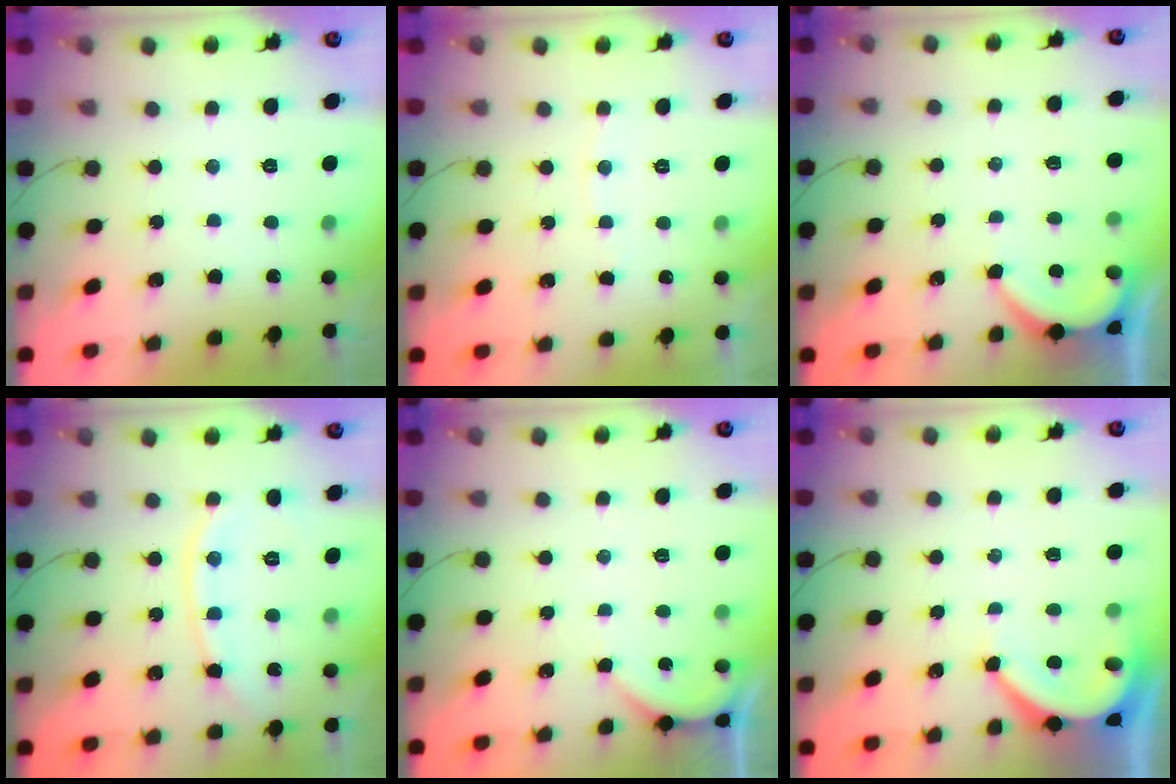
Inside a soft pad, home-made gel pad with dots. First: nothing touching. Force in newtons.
{"total": 2.6, "press": 2.6, "slide": 0.4}
{"total": 2.6, "press": 2.6, "slide": 0.3}
{"total": 8.7, "press": 8.7, "slide": 0.5}
{"total": 2.9, "press": 2.9, "slide": 0.4}
{"total": 5.3, "press": 5.3, "slide": 0.5}